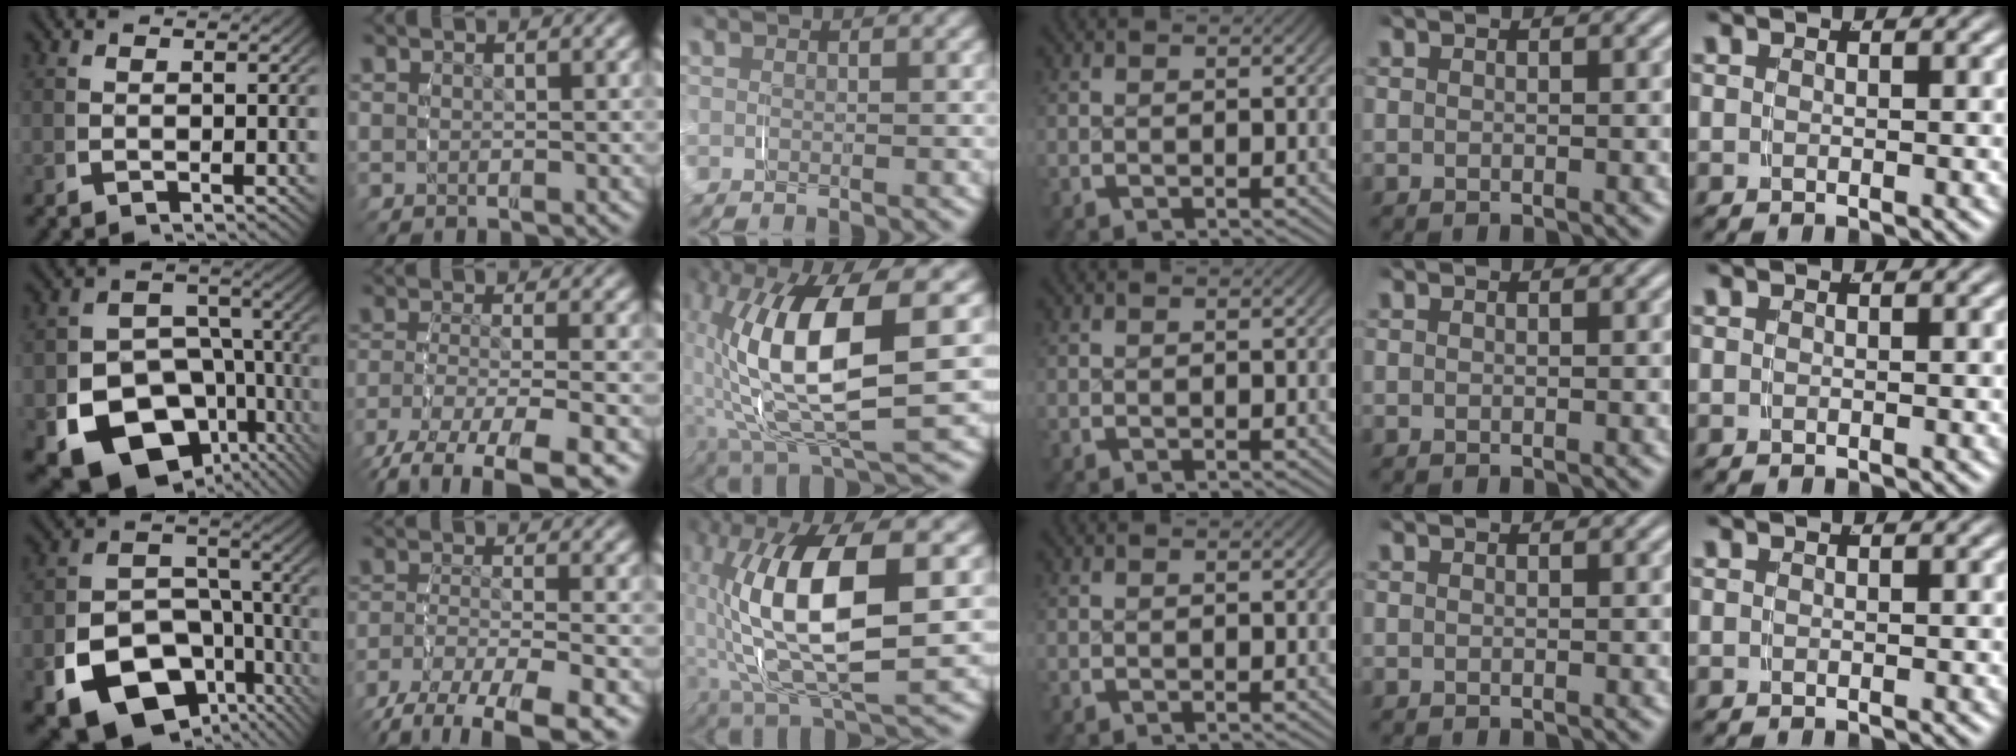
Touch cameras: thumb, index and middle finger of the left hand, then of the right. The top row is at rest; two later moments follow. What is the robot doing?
{"motion": "grasp_and_lifting", "object": "shorts"}